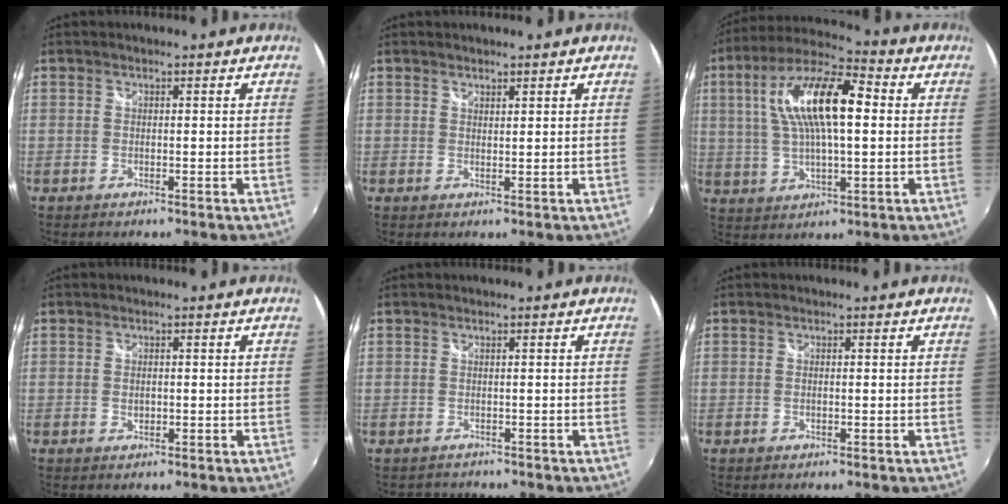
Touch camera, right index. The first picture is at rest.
{"total": 1.1, "force": [1.0, 0.2, 0.3], "torque": [-0.004, -0.001, 0.018]}
{"total": 16.4, "force": [3.2, 5.7, 15.1], "torque": [-0.281, 0.024, 0.050]}
{"total": 1.1, "force": [-0.1, 0.9, 0.6], "torque": [-0.010, 0.000, -0.003]}
{"total": 1.5, "force": [-1.1, 1.1, -0.2], "torque": [0.000, 0.001, -0.015]}
{"total": 0.0}